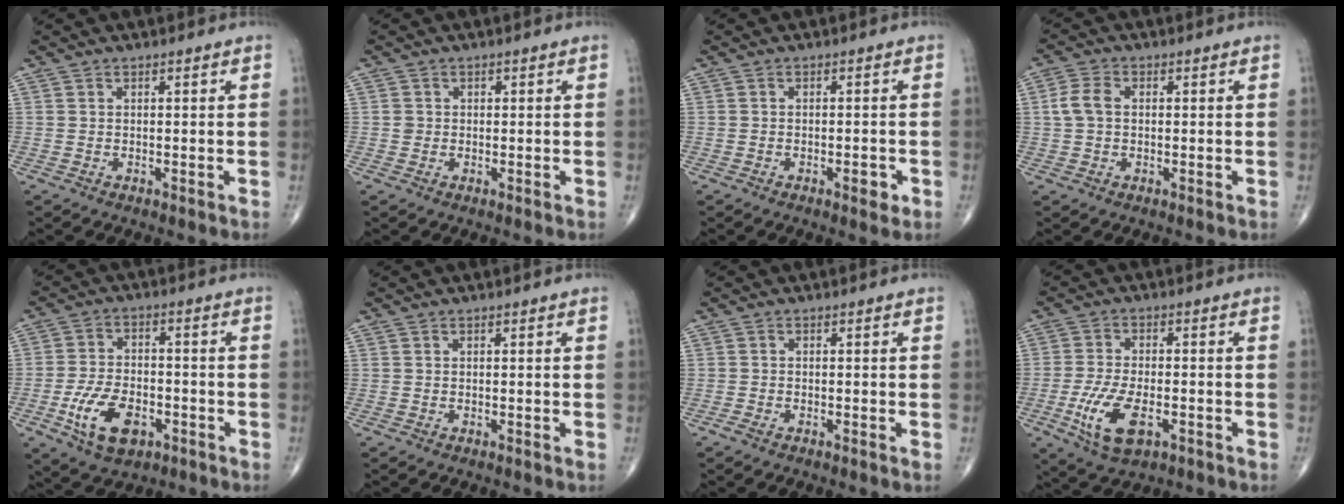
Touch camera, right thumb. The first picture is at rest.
{"total": 1.3, "force": [0.0, 1.3, 0.2], "torque": [0.004, 0.003, 0.000]}
{"total": 2.5, "force": [-1.1, 1.0, 2.1], "torque": [-0.025, 0.000, -0.016]}
{"total": 4.2, "force": [0.3, 2.9, 3.0], "torque": [-0.068, 0.012, 0.002]}
{"total": 11.0, "force": [-4.4, 6.4, 7.8], "torque": [-0.135, 0.013, -0.076]}
{"total": 0.0}
{"total": 1.0, "force": [-0.6, 0.2, 0.7], "torque": [-0.022, -0.003, -0.017]}
{"total": 9.9, "force": [-3.5, 4.7, 8.0], "torque": [-0.164, 0.002, -0.059]}